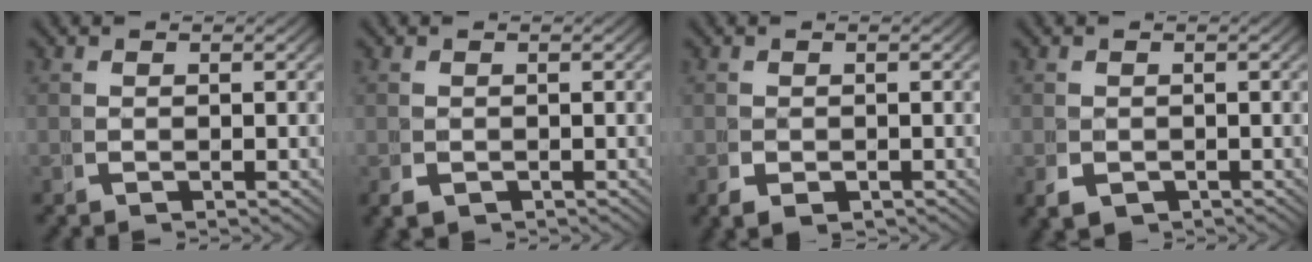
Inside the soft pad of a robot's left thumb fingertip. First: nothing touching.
{"total": 1.3, "force": [-0.6, 1.0, 0.5], "torque": [-0.011, -0.010, -0.004]}
{"total": 1.9, "force": [-0.6, 1.4, 1.1], "torque": [-0.025, -0.015, -0.002]}
{"total": 2.3, "force": [-0.9, 1.8, 1.1], "torque": [-0.026, -0.016, -0.006]}